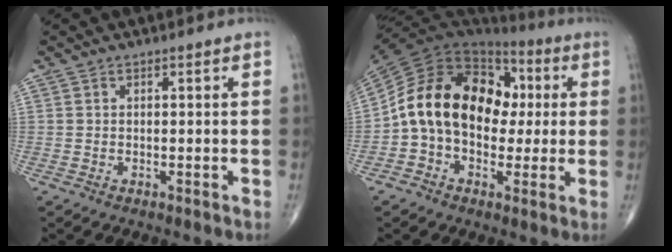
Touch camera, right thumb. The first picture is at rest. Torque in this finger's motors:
{"motor_torque": [2.49, 2.49, 0.50, -0.35, 0.41]}